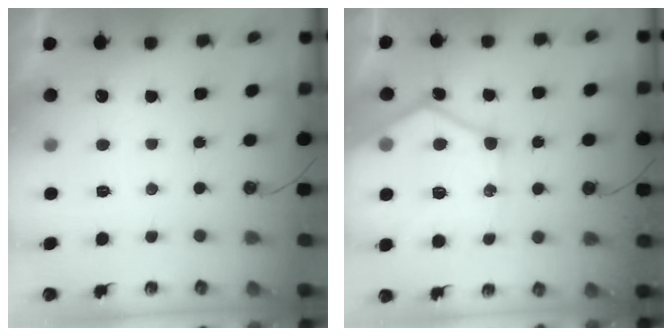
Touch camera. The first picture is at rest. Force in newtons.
{"total": 20.6, "press": 20.6, "slide": 1.8}